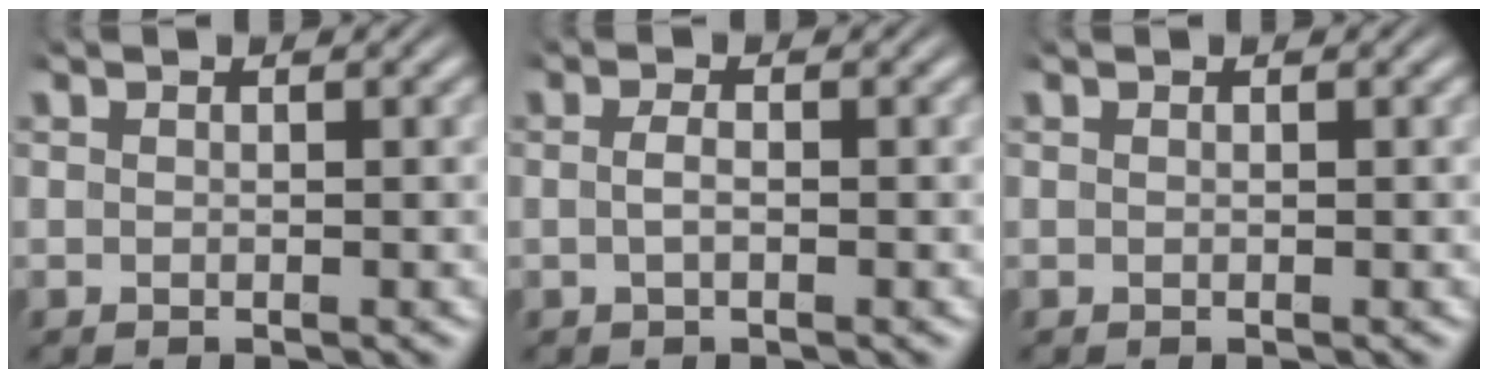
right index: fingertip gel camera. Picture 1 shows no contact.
{"total": 1.2, "force": [-0.6, 0.0, 1.1], "torque": [-0.027, -0.007, -0.006]}
{"total": 0.0}